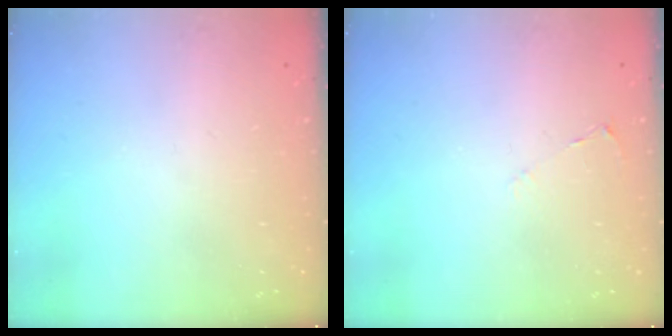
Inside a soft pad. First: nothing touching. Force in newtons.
{"total": 2.4, "press": 2.3, "slide": 0.4}